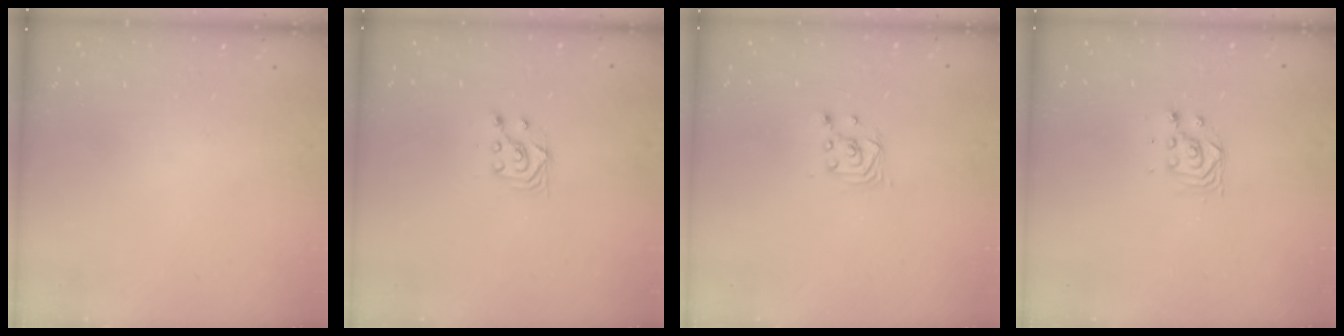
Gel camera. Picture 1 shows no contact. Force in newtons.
{"total": 4.0, "press": 3.8, "slide": 1.1}
{"total": 2.5, "press": 2.5, "slide": 0.2}
{"total": 3.4, "press": 3.4, "slide": 0.1}